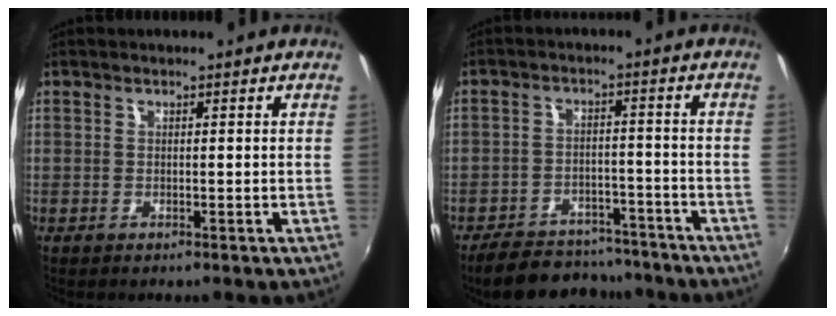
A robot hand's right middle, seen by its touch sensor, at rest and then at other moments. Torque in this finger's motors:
{"motor_torque": [1.12, -1.02, 0.24, 0.21]}